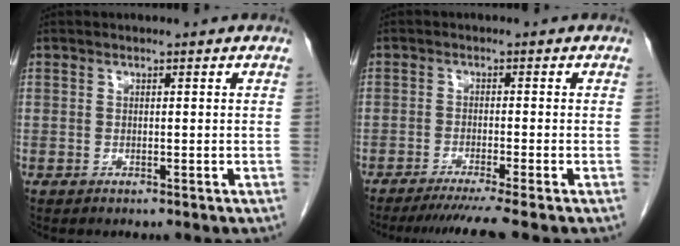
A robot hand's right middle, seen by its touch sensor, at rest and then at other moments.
{"total": 7.0, "force": [-5.8, -1.8, 3.4], "torque": [-0.036, -0.026, -0.093]}